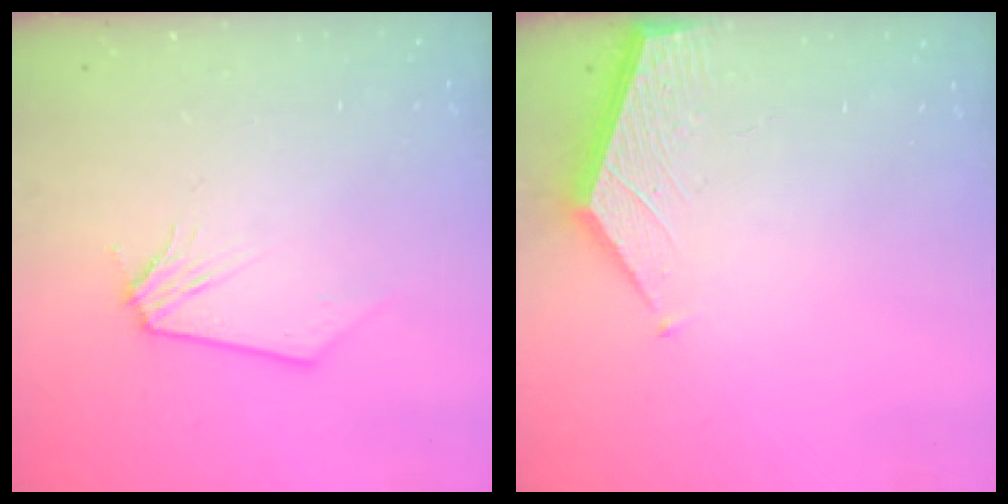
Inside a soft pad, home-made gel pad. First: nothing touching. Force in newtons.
{"total": 2.2, "press": 2.2, "slide": 0.2}